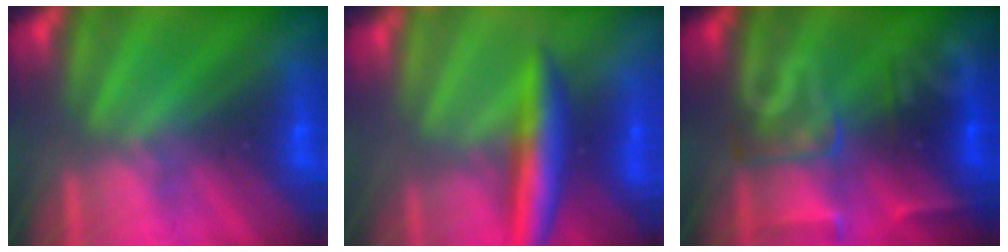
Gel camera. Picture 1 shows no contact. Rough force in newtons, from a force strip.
{"total": 6.6}
{"total": 2.9}